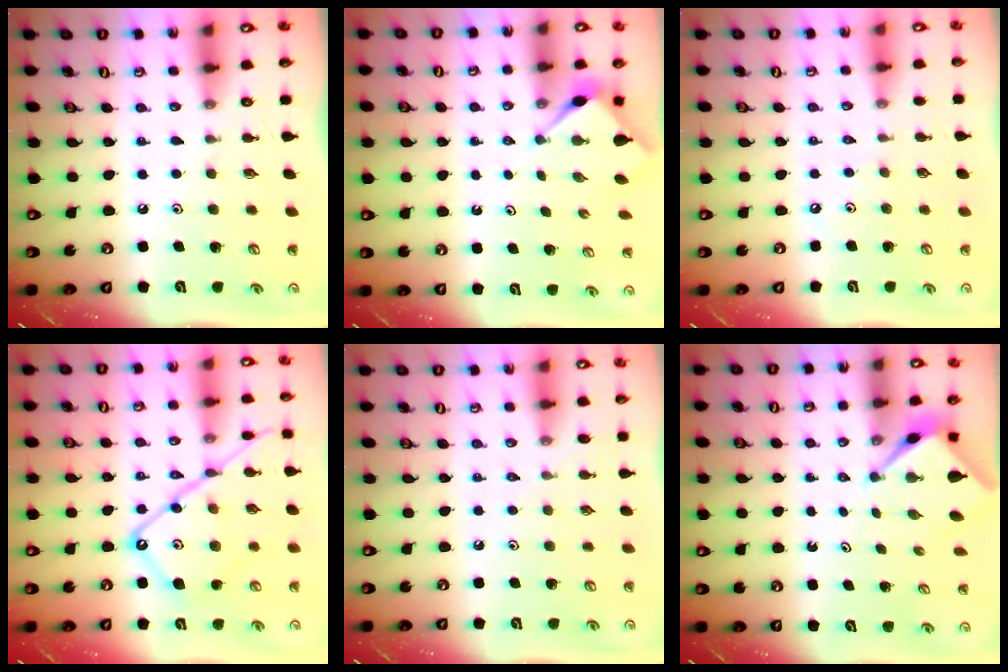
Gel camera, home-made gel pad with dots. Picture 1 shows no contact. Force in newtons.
{"total": 3.7, "press": 3.7, "slide": 0.0}
{"total": 1.9, "press": 1.9, "slide": 0.5}
{"total": 16.5, "press": 16.4, "slide": 1.4}
{"total": 3.5, "press": 3.4, "slide": 0.7}
{"total": 2.7, "press": 2.7, "slide": 0.1}